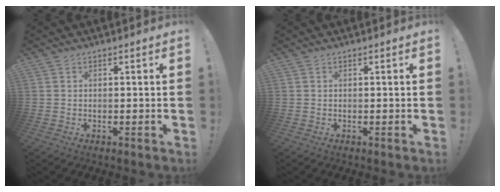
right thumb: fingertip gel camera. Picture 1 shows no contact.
{"total": 0.0}